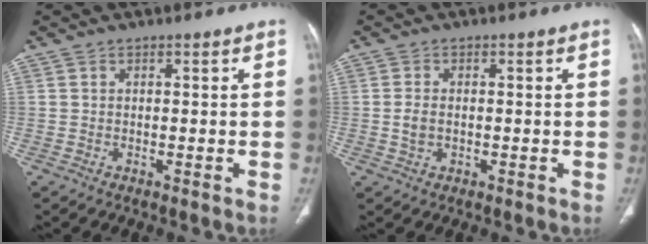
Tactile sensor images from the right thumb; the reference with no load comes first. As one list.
[{"total": 2.6, "force": [-0.2, 1.7, 2.0], "torque": [-0.044, 0.001, -0.005]}]